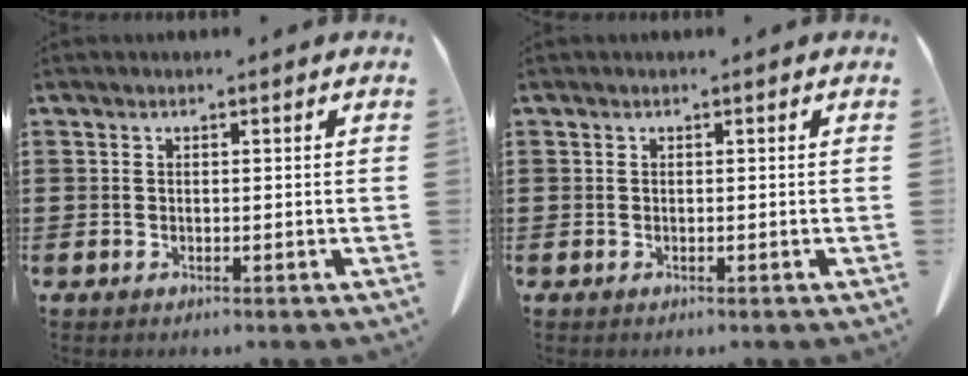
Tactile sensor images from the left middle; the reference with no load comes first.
{"total": 0.0}